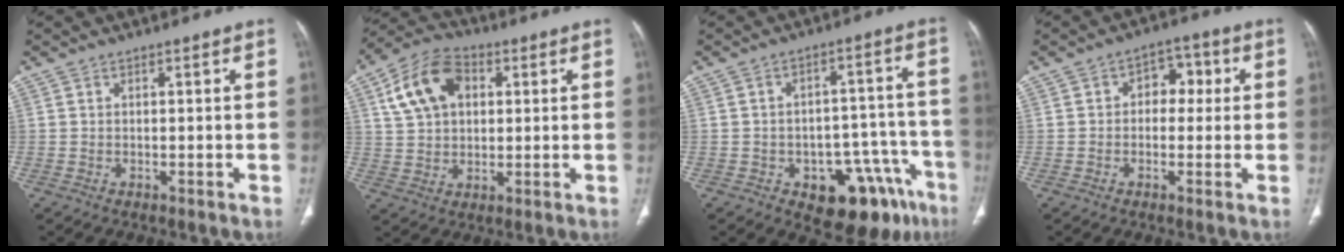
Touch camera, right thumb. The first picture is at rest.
{"total": 12.8, "force": [4.0, 8.6, 8.6], "torque": [-0.143, 0.013, 0.067]}
{"total": 15.6, "force": [-8.5, 8.4, 9.9], "torque": [-0.069, 0.068, -0.104]}
{"total": 6.0, "force": [0.7, 4.3, 4.1], "torque": [-0.013, 0.021, 0.002]}